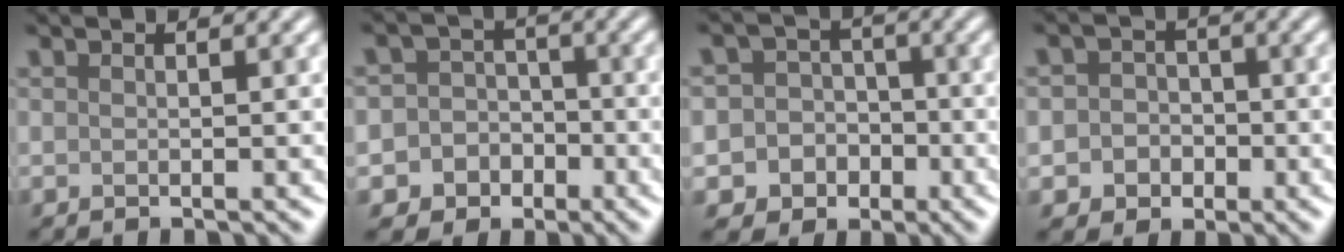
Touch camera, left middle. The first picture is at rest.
{"total": 5.7, "force": [-2.6, 5.1, 0.7], "torque": [0.008, -0.001, -0.060]}
{"total": 6.2, "force": [-2.4, 5.6, 1.0], "torque": [-0.003, 0.003, -0.056]}
{"total": 3.5, "force": [-0.9, 3.2, 1.0], "torque": [0.011, 0.003, -0.030]}